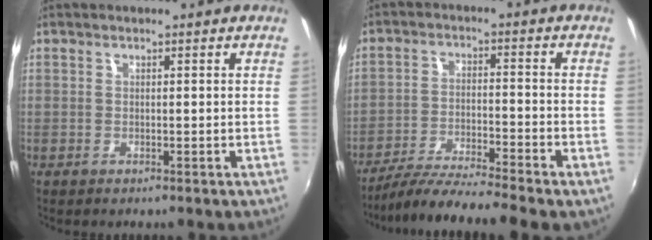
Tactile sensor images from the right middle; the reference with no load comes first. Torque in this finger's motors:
{"motor_torque": [1.06, -1.08, 0.18, 0.08]}